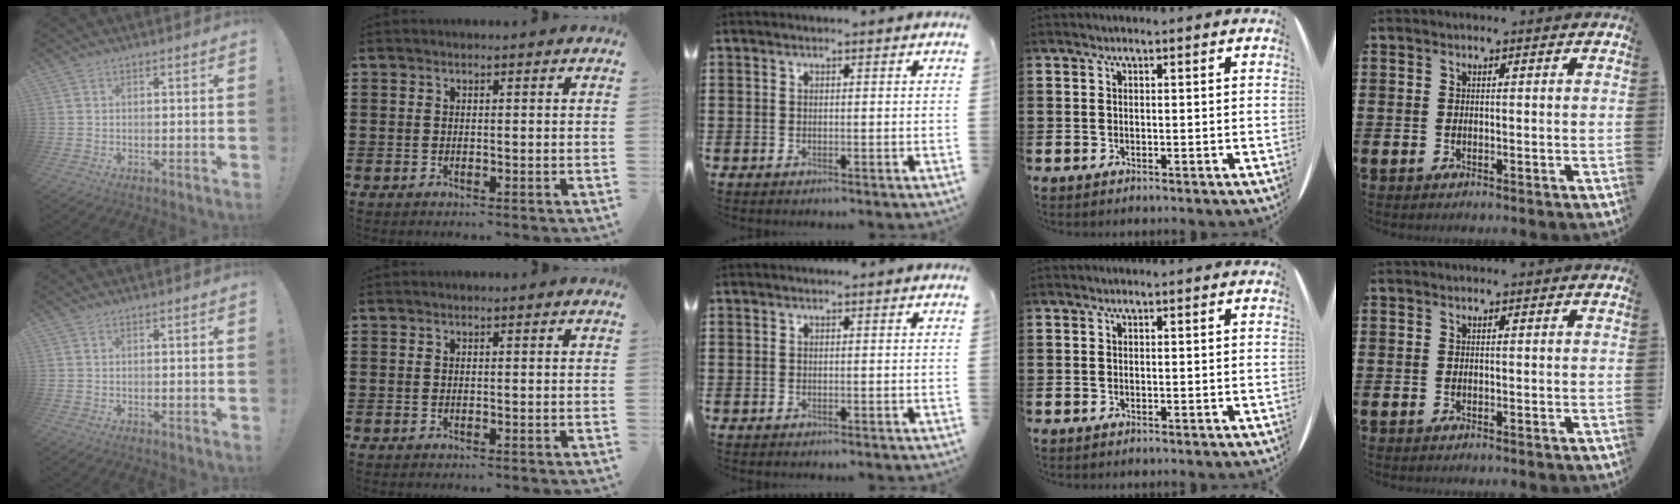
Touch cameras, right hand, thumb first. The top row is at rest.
{}